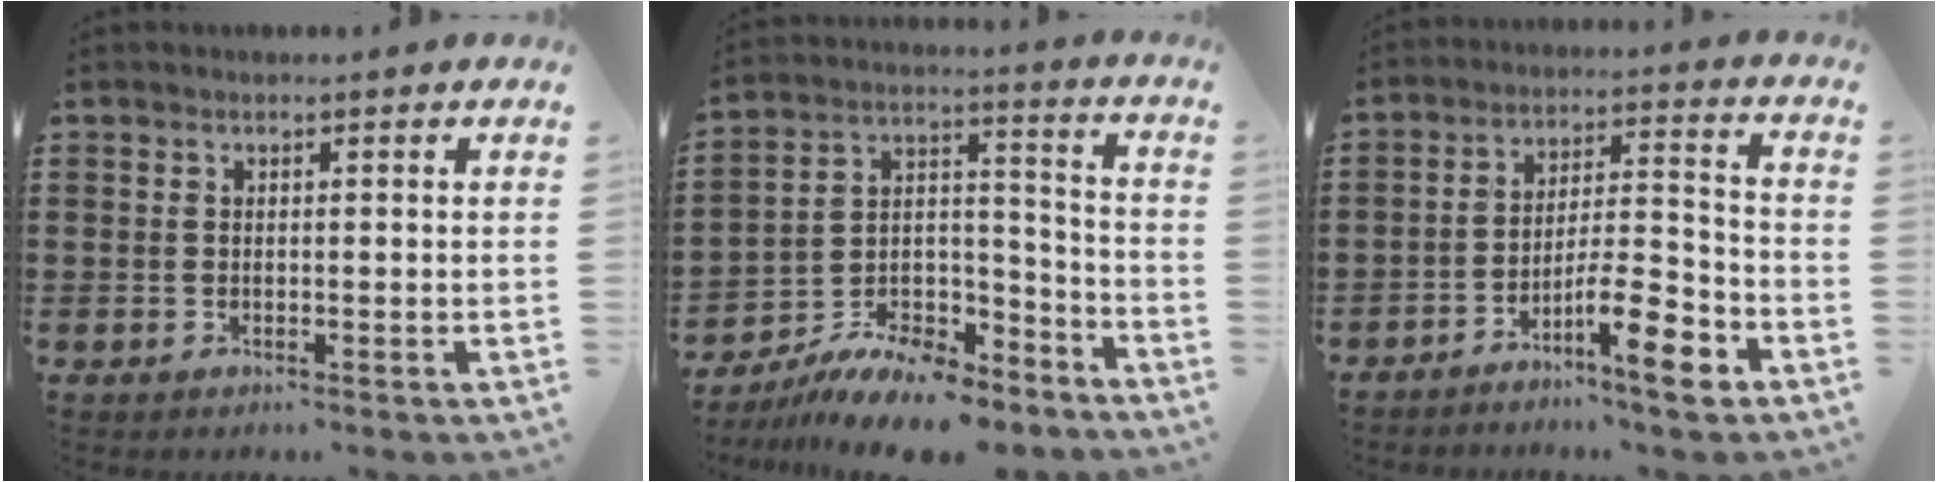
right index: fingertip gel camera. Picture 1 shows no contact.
{"total": 10.8, "force": [-9.6, 3.0, 3.9], "torque": [-0.061, 0.036, -0.182]}
{"total": 9.9, "force": [-6.4, 2.2, 7.3], "torque": [-0.120, 0.015, -0.113]}